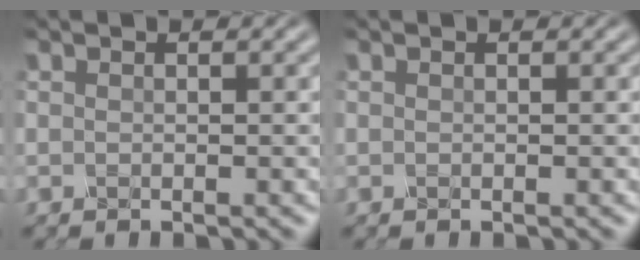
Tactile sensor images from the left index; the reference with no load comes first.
{"total": 0.0}